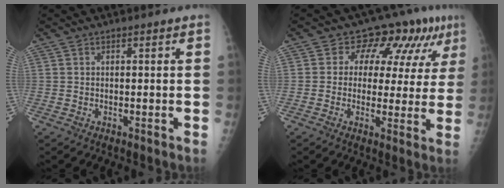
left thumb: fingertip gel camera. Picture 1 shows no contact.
{"total": 11.2, "force": [5.2, 6.9, 7.1], "torque": [-0.051, -0.002, 0.060]}